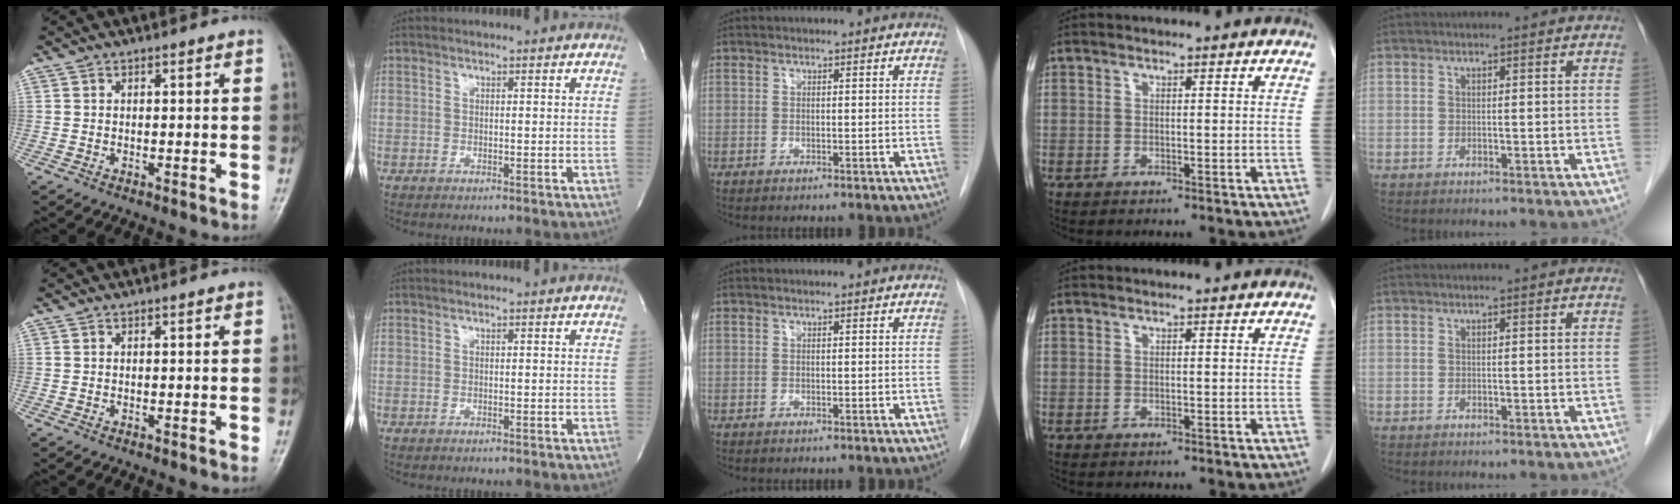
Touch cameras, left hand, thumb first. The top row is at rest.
{}